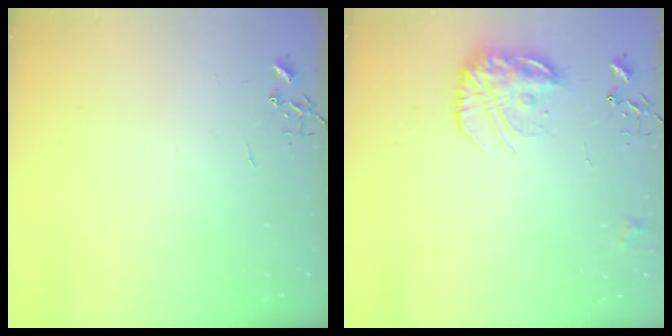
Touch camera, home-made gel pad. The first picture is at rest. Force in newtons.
{"total": 15.4, "press": 15.3, "slide": 1.0}